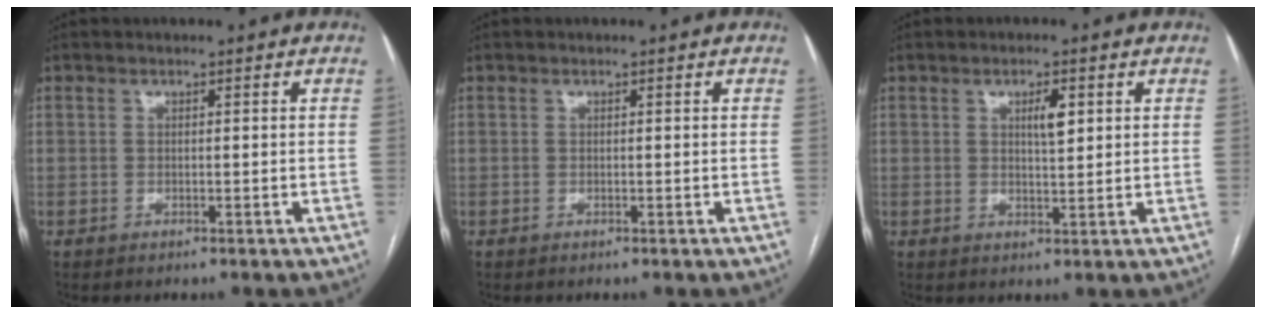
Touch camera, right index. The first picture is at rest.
{"total": 0.0}
{"total": 3.2, "force": [1.2, 0.8, 2.8], "torque": [-0.046, 0.000, 0.020]}